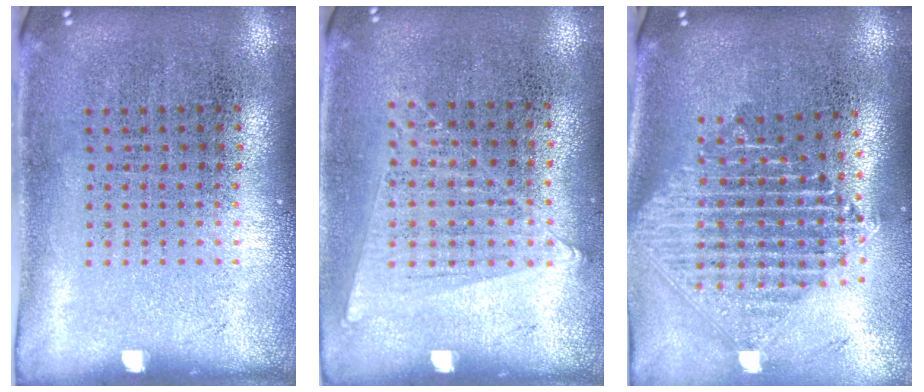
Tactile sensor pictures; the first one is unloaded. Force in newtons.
{"total": 1.0, "press": 0.9, "slide": 0.4}
{"total": 2.4, "press": 1.9, "slide": 1.5}